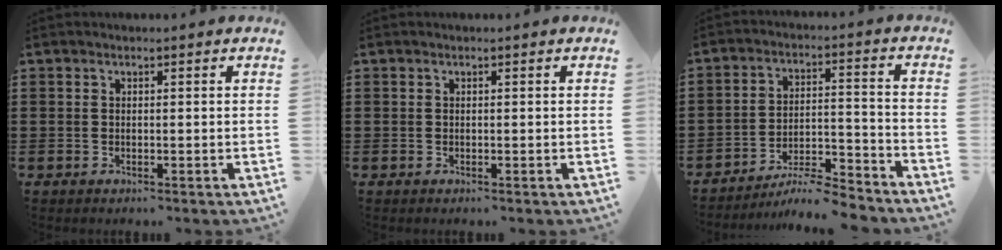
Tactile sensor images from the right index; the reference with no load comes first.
{"total": 0.0}
{"total": 7.3, "force": [-6.8, 0.6, 2.5], "torque": [-0.033, 0.013, -0.130]}